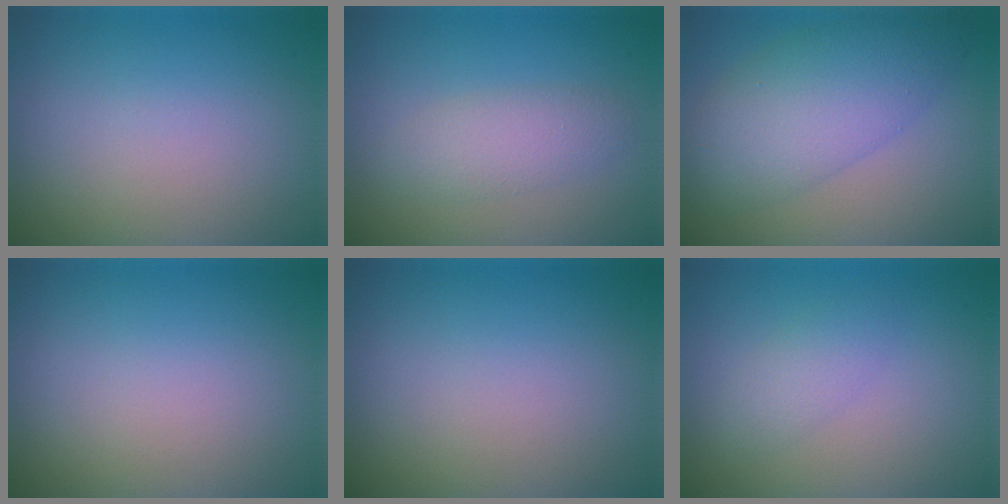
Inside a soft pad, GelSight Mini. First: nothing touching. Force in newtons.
{"total": 2.6, "press": 2.6, "slide": 0.1}
{"total": 7.3, "press": 7.3, "slide": 0.1}
{"total": 0.0}
{"total": 0.0}
{"total": 1.9, "press": 1.9, "slide": 0.2}